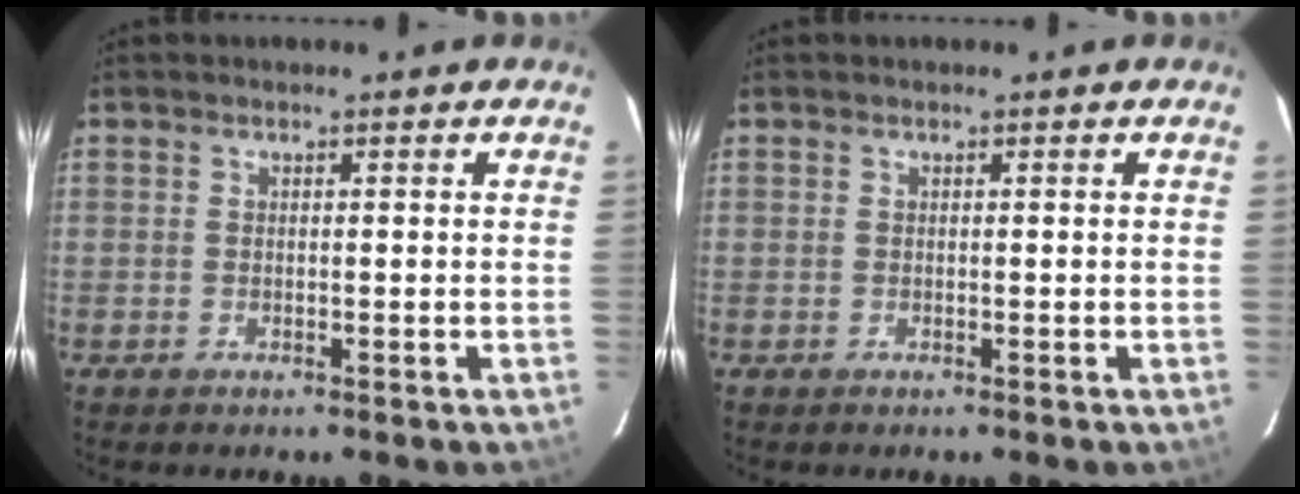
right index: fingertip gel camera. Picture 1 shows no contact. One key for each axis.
{"total": 0.0}